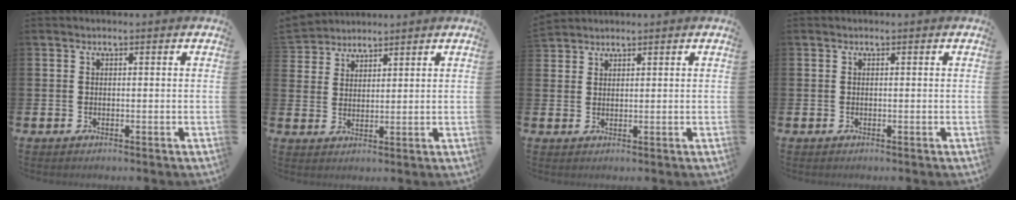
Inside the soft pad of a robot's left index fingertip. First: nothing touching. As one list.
[{"total": 3.8, "force": [3.6, 1.0, -0.7], "torque": [-0.006, -0.013, 0.070]}, {"total": 2.2, "force": [2.1, 0.3, -0.4], "torque": [0.003, -0.004, 0.041]}, {"total": 0.0}]